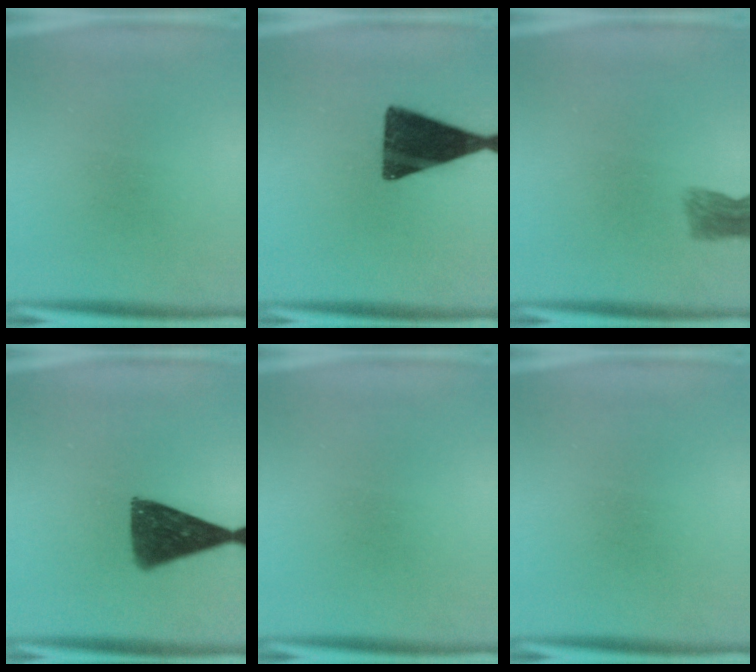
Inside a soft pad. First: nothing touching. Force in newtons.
{"total": 15.2}
{"total": 2.9}
{"total": 11.3}
{"total": 0.0}
{"total": 0.0}